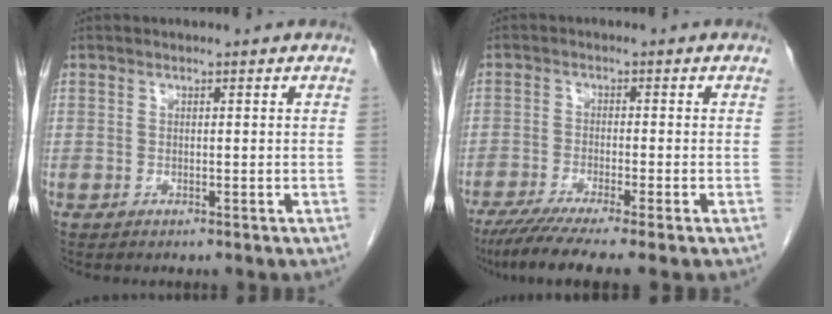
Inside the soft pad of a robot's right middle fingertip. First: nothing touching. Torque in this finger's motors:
{"motor_torque": [1.10, -1.04, 0.16, 0.05]}